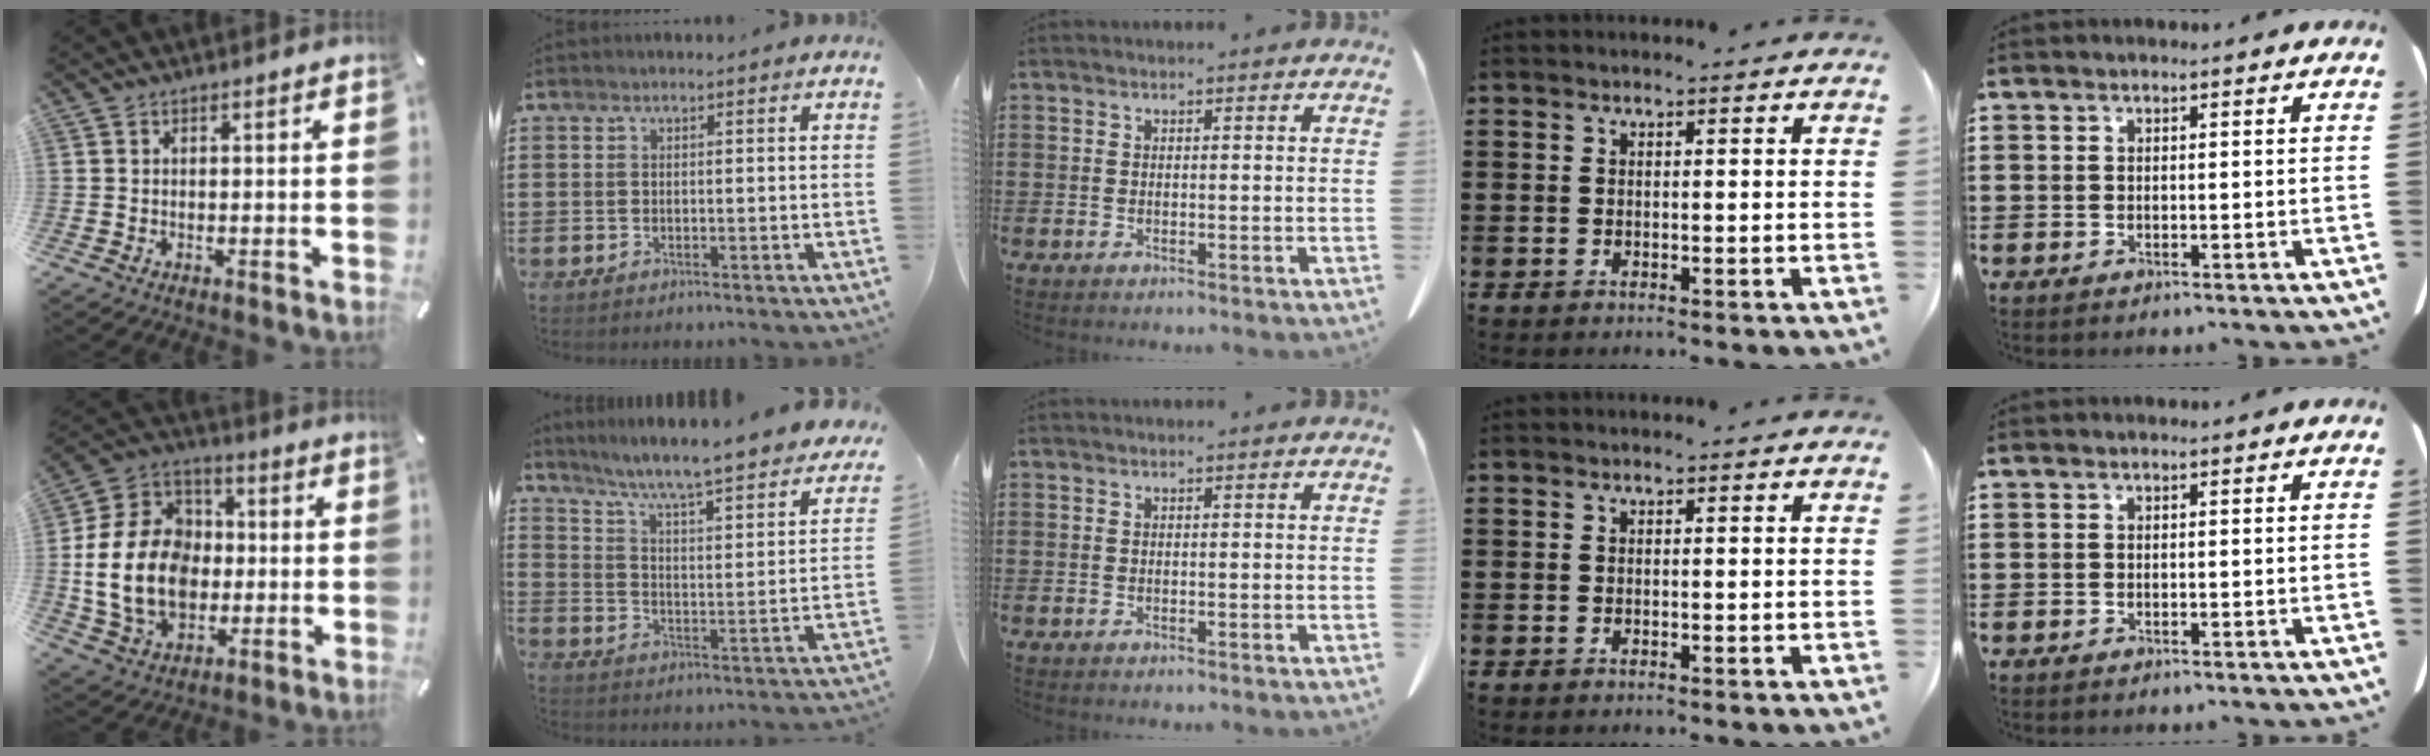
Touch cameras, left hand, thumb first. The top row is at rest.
{"thumb": {"total": 19.8, "force": [-2.0, 15.6, 12.0], "torque": [-0.267, 0.020, -0.034]}, "index": {"total": 5.6, "force": [4.7, -0.5, 3.0], "torque": [-0.078, -0.049, 0.068]}}